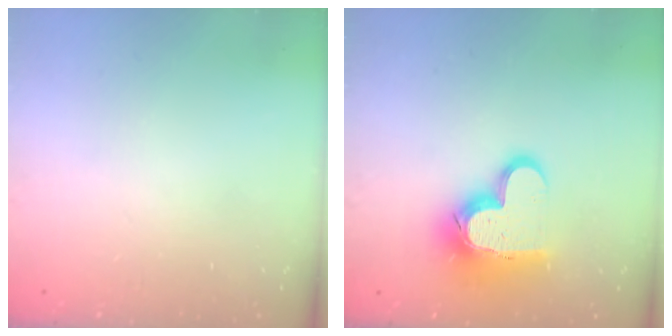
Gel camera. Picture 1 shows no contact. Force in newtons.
{"total": 16.3, "press": 16.3, "slide": 1.1}